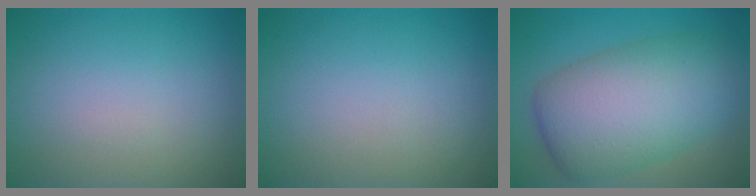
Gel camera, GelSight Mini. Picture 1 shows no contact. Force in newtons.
{"total": 0.0}
{"total": 10.3, "press": 10.3, "slide": 0.2}